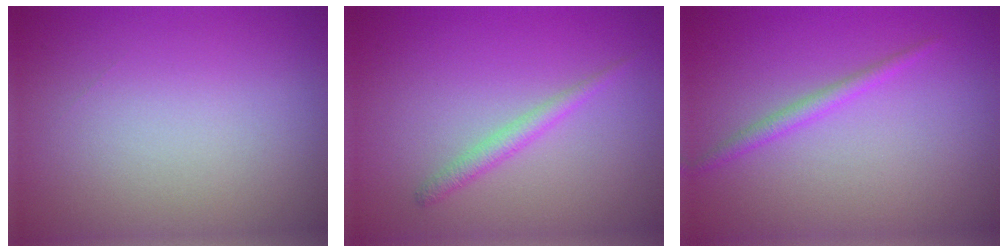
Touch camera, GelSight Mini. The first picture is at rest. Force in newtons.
{"total": 1.4, "press": 1.4, "slide": 0.1}
{"total": 1.4, "press": 1.4, "slide": 0.1}